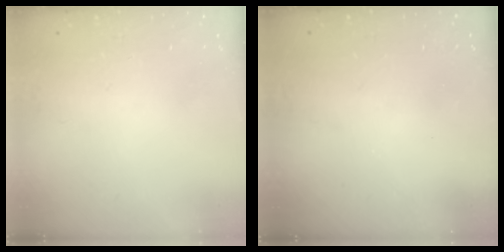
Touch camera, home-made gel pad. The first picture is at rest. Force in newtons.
{"total": 3.0, "press": 3.0, "slide": 0.3}